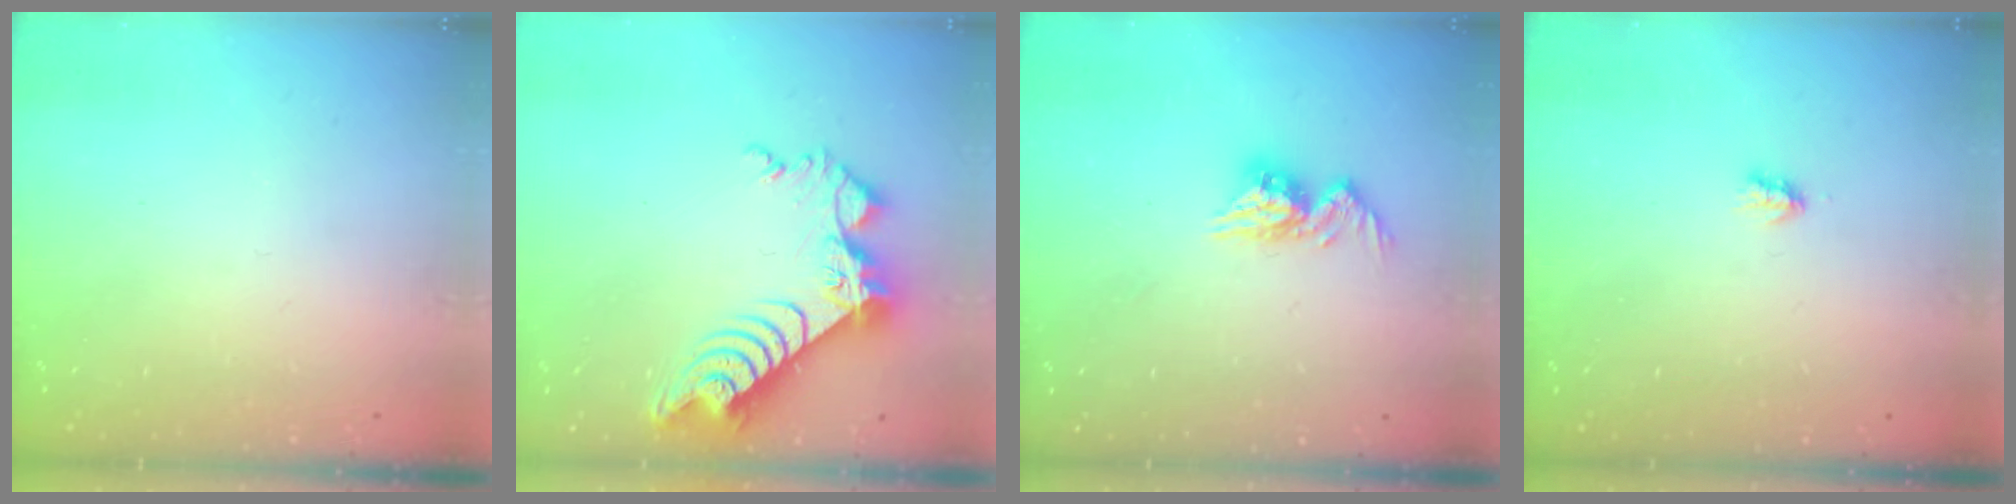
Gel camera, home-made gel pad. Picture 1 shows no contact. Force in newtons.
{"total": 11.3, "press": 11.2, "slide": 0.8}
{"total": 9.8, "press": 9.8, "slide": 0.8}
{"total": 1.7, "press": 1.7, "slide": 0.3}